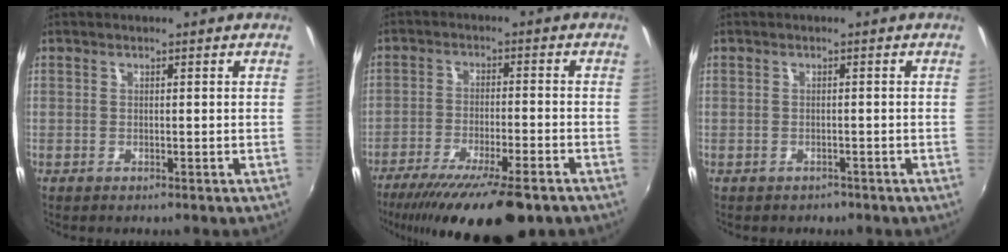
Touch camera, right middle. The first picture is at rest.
{"total": 16.8, "force": [-12.6, 2.7, 10.7], "torque": [-0.202, -0.046, -0.199]}
{"total": 1.6, "force": [-1.2, 1.0, 0.3], "torque": [-0.010, -0.002, -0.014]}